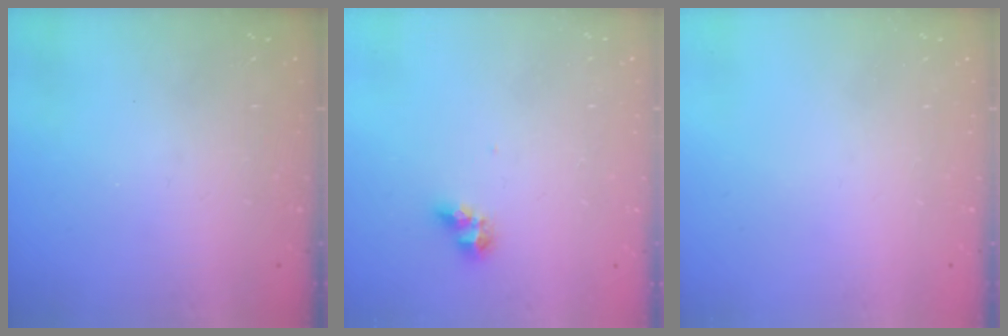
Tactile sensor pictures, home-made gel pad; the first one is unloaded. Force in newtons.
{"total": 6.4, "press": 6.3, "slide": 0.5}
{"total": 0.0}